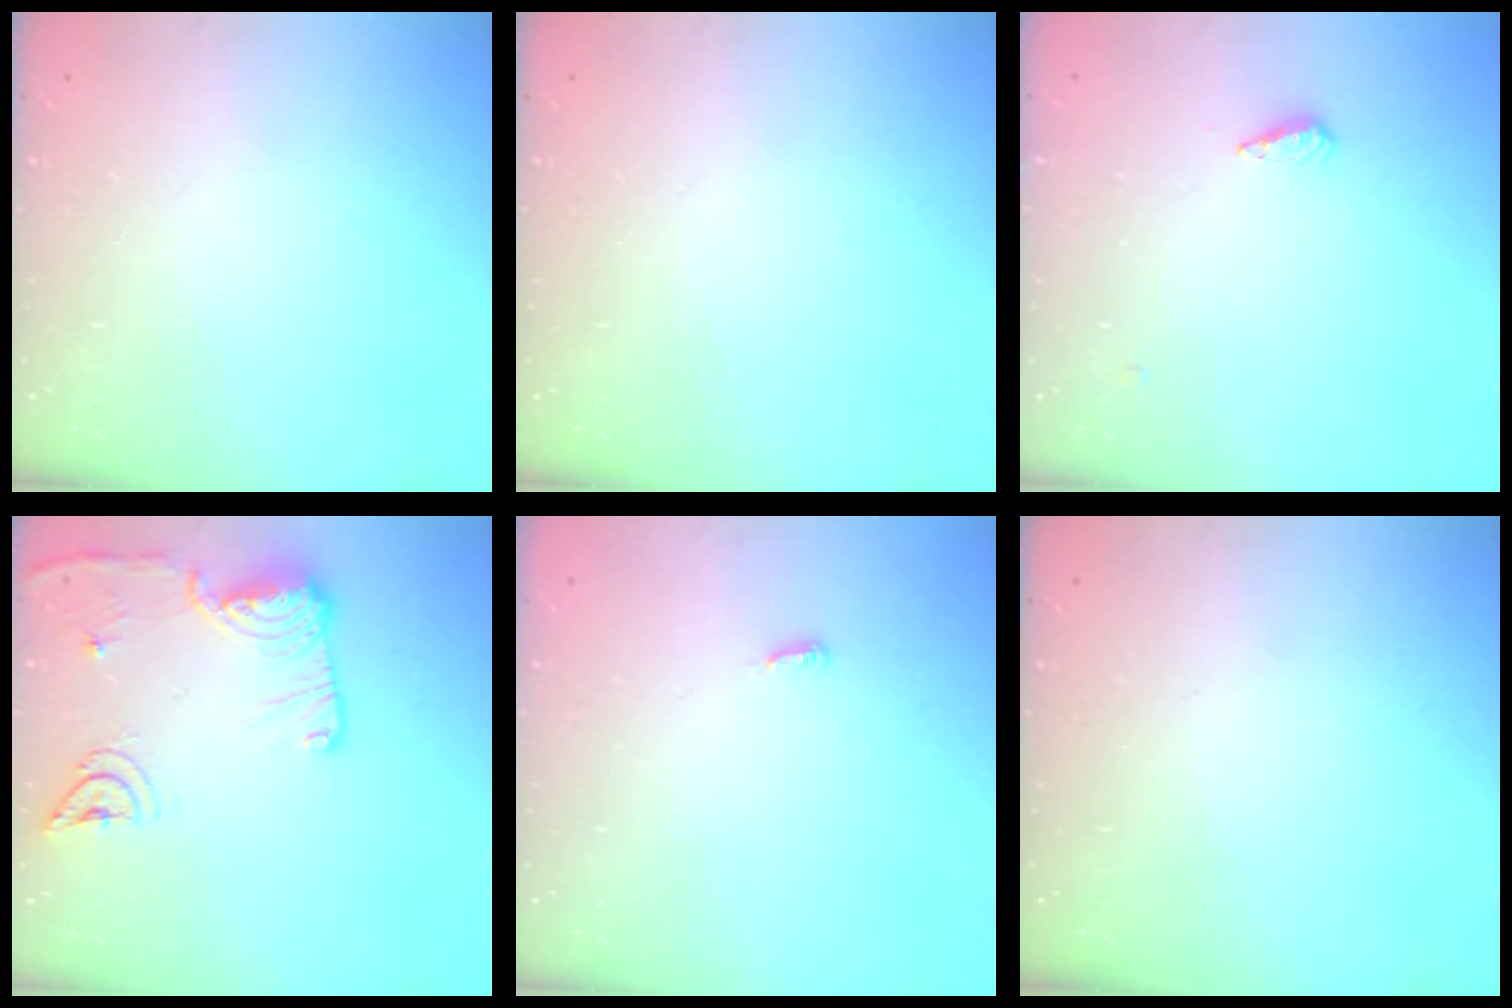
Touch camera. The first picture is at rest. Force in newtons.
{"total": 0.0}
{"total": 3.5, "press": 3.5, "slide": 0.4}
{"total": 15.4, "press": 15.3, "slide": 1.9}
{"total": 2.9, "press": 2.9, "slide": 0.3}
{"total": 0.0}